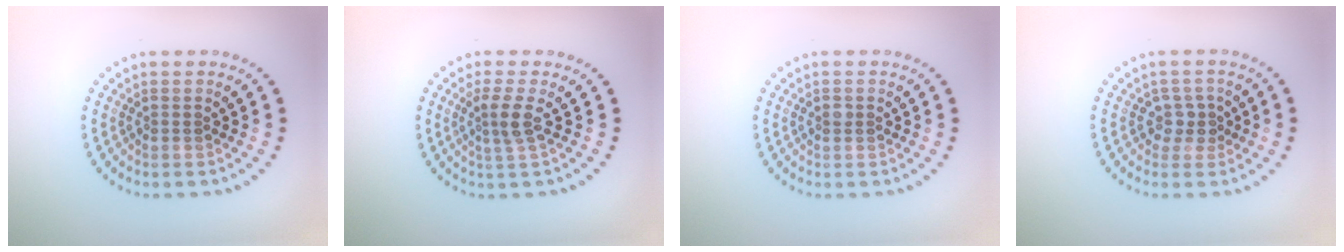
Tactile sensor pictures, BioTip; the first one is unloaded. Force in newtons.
{"total": 2.3, "press": 1.8, "slide": 1.3}
{"total": 0.8, "press": 0.8, "slide": 0.1}
{"total": 2.0, "press": 1.6, "slide": 1.2}